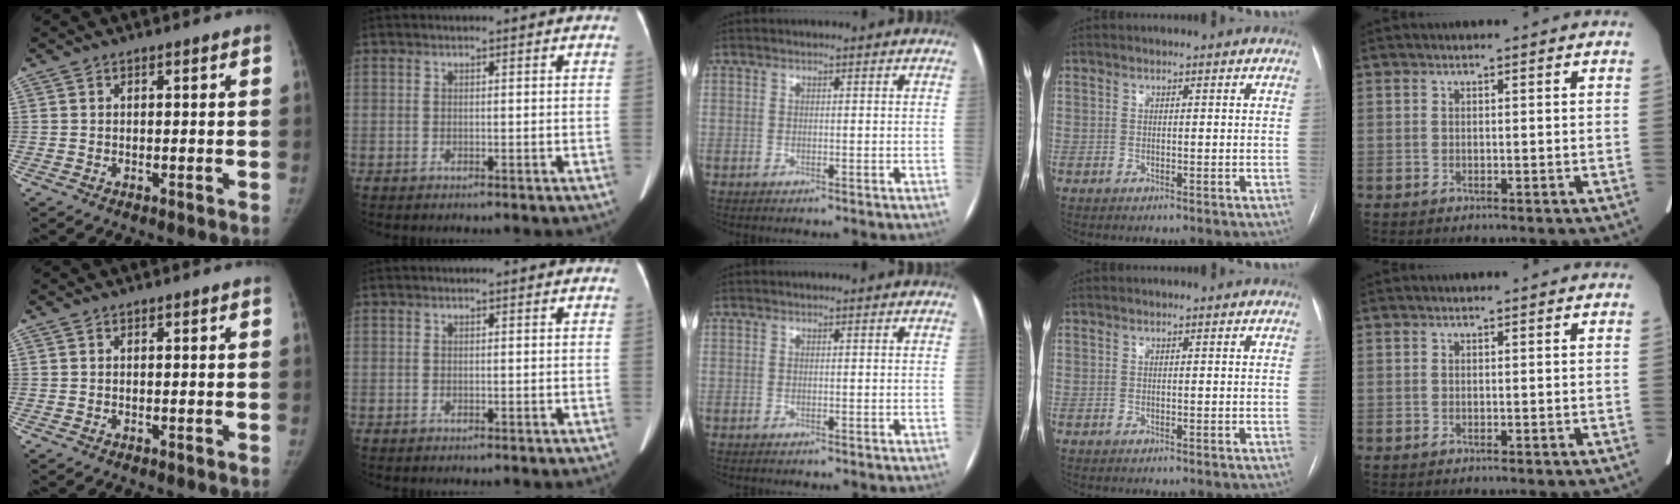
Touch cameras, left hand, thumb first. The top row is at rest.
{}